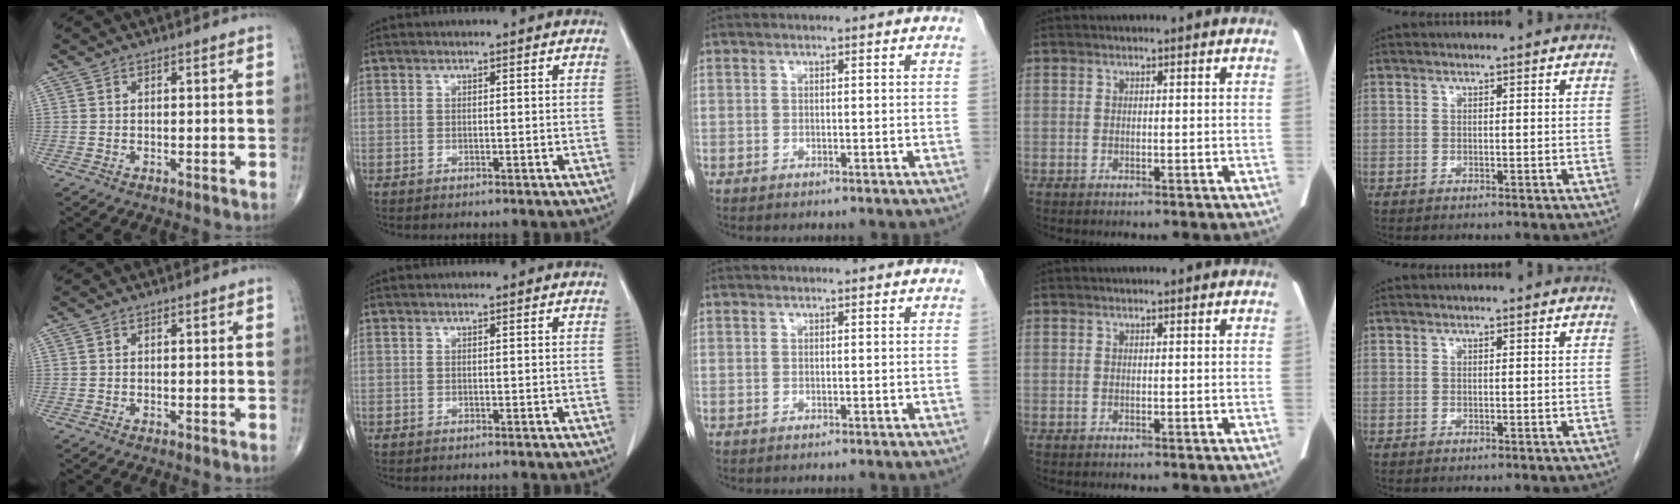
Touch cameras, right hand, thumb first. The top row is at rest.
{}